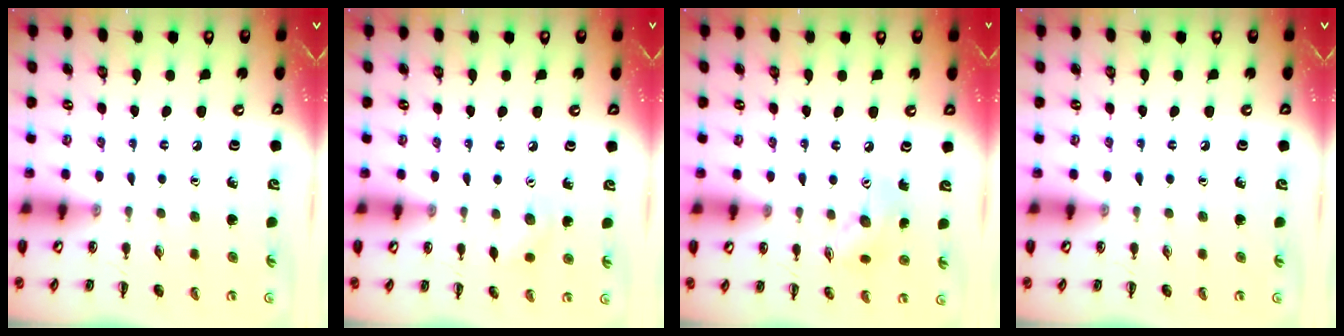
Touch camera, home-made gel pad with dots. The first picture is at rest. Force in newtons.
{"total": 5.7, "press": 5.5, "slide": 1.5}
{"total": 7.4, "press": 7.4, "slide": 0.4}
{"total": 0.0}